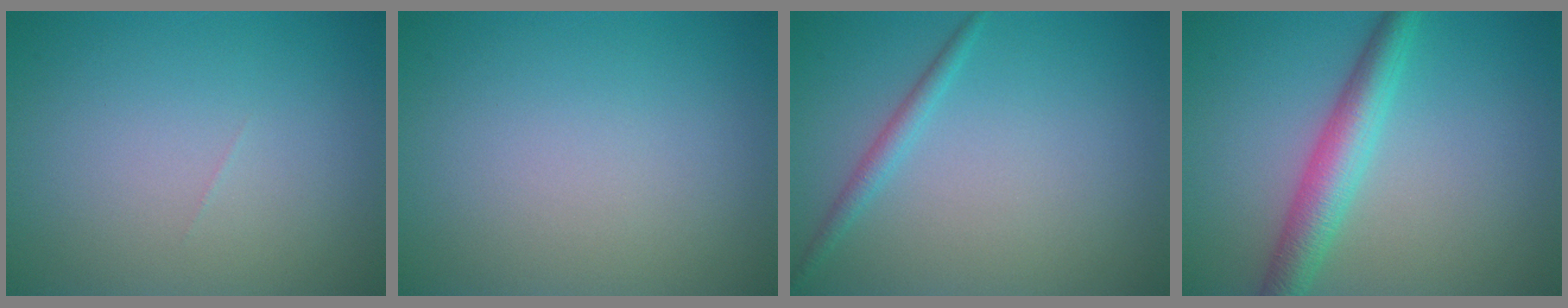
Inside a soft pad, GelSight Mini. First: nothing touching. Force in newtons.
{"total": 0.0}
{"total": 1.4, "press": 1.4, "slide": 0.0}
{"total": 4.3, "press": 4.3, "slide": 0.2}